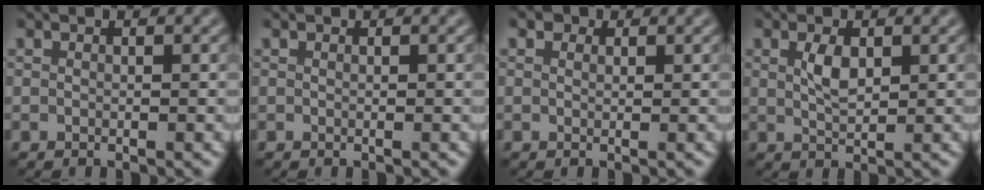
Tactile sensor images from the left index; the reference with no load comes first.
{"total": 0.0}
{"total": 1.0, "force": [0.8, 0.6, 0.3], "torque": [-0.008, -0.003, 0.004]}
{"total": 2.1, "force": [0.7, 0.9, 1.7], "torque": [-0.039, 0.001, 0.016]}